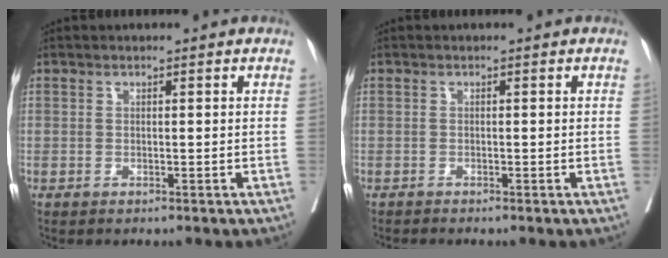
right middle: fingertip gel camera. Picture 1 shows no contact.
{"total": 0.5, "force": [-0.5, -0.2, 0.0], "torque": [-0.004, -0.003, -0.012]}